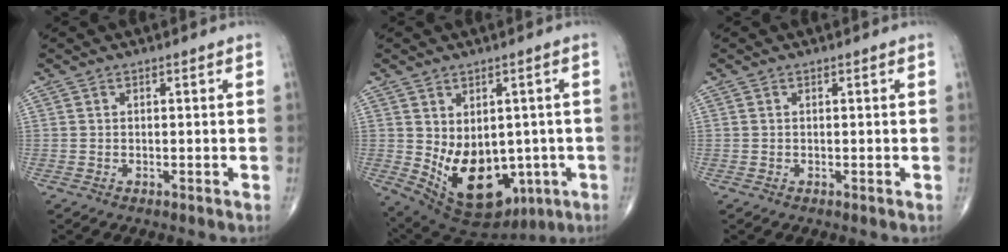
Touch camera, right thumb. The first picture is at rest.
{"total": 16.5, "force": [-3.0, 11.3, 11.7], "torque": [-0.164, -0.008, -0.007]}
{"total": 0.0}